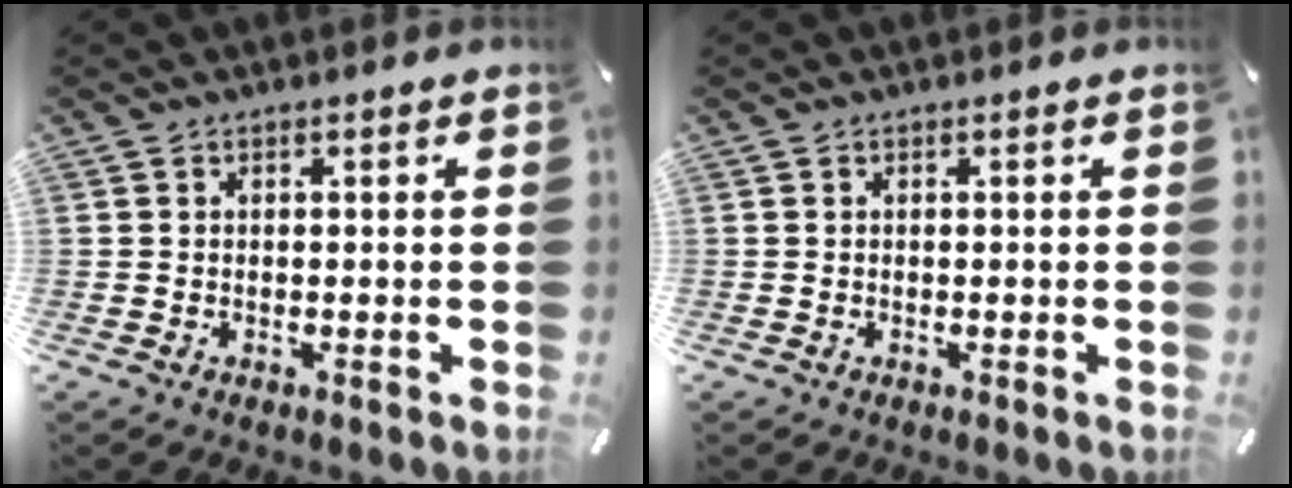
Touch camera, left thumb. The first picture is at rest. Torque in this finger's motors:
{"motor_torque": [0.00, 0.00, 0.00, 0.00, 0.00]}